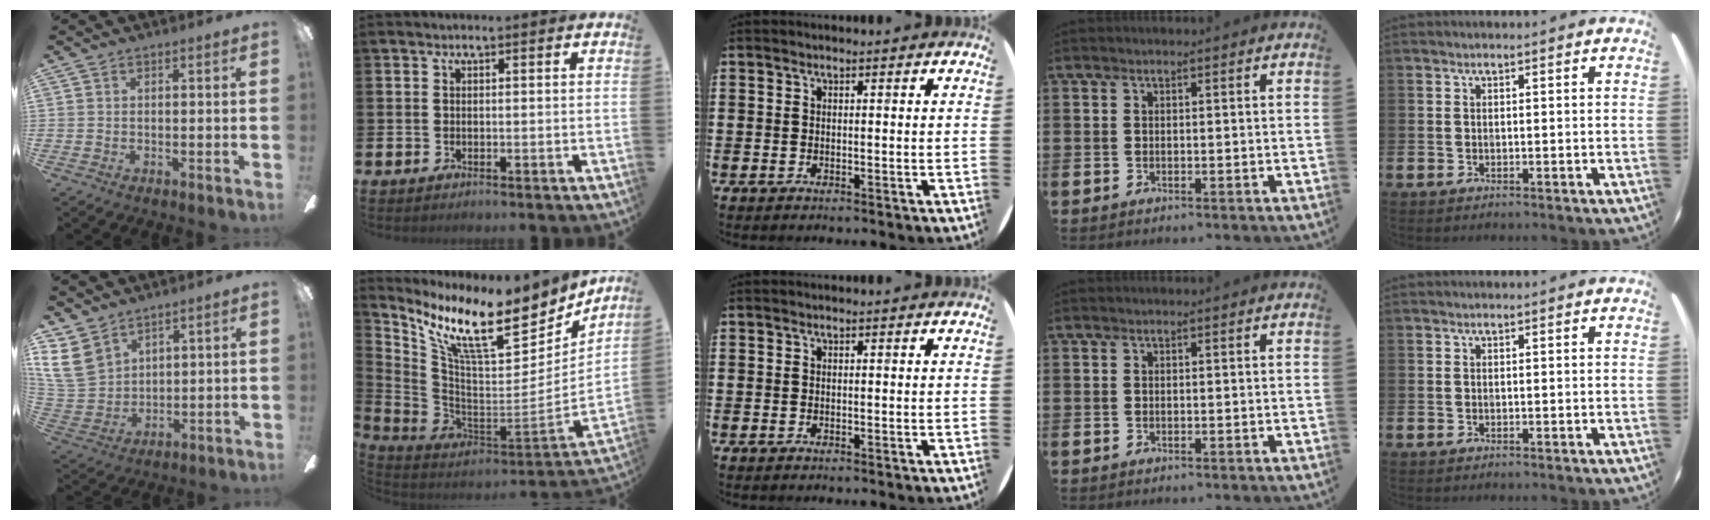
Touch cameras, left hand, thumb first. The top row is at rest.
{"thumb": {"total": 11.0, "force": [6.7, 7.4, 4.7], "torque": [-0.128, -0.020, 0.132]}, "index": {"total": 12.1, "force": [8.4, 3.7, 7.9], "torque": [-0.167, -0.065, 0.142]}}